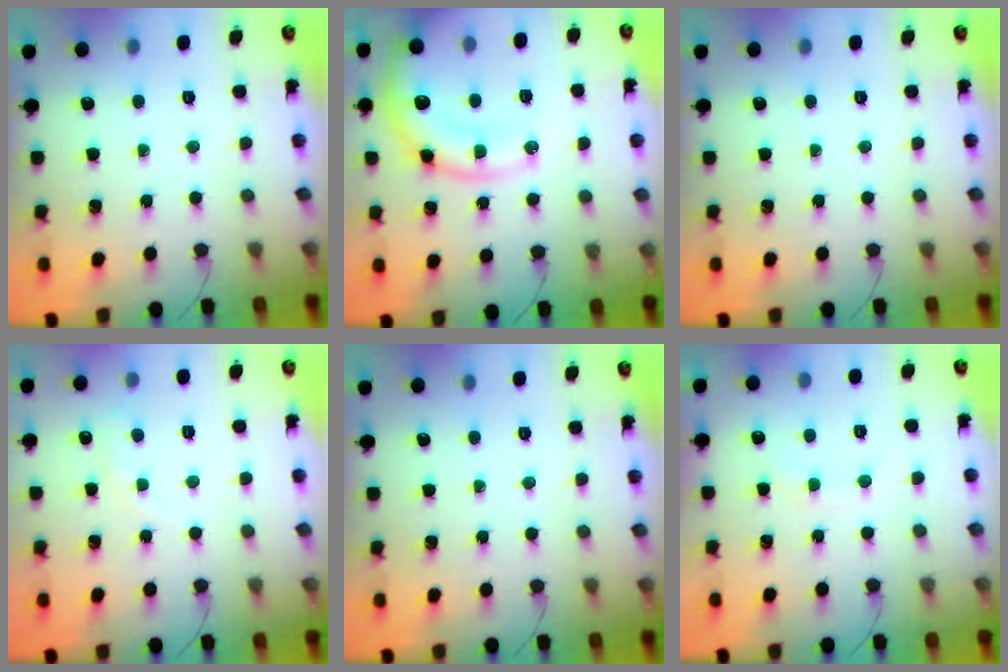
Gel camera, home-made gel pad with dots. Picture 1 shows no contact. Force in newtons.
{"total": 16.0, "press": 15.7, "slide": 2.9}
{"total": 0.0}
{"total": 3.8, "press": 3.6, "slide": 1.2}
{"total": 0.0}
{"total": 7.1, "press": 7.0, "slide": 1.3}